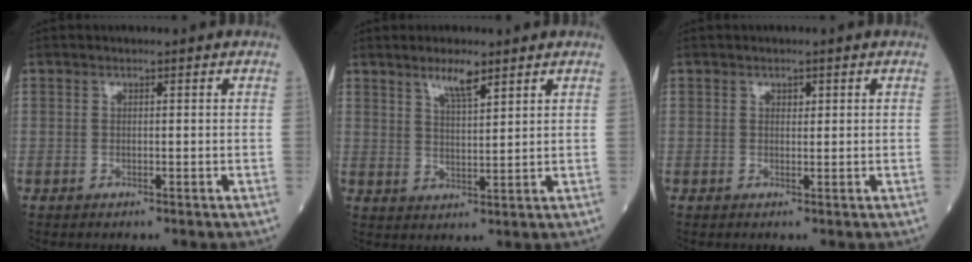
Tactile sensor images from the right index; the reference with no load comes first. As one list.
[{"total": 4.5, "force": [3.3, 0.7, 3.0], "torque": [-0.058, -0.002, 0.061]}, {"total": 1.0, "force": [0.5, 0.6, 0.6], "torque": [-0.006, -0.002, 0.007]}]